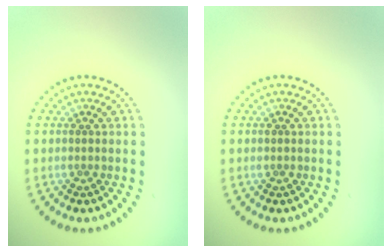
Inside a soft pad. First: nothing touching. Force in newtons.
{"total": 0.6, "press": 0.6, "slide": 0.2}